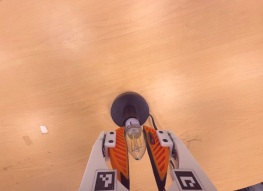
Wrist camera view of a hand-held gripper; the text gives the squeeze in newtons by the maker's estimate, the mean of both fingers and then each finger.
{"total": 14.3, "left": 14.6, "right": 14.0}